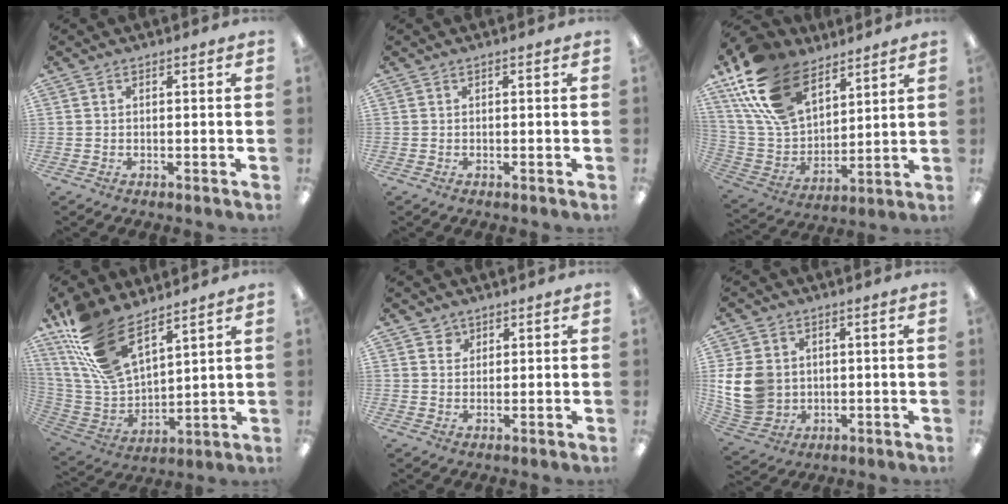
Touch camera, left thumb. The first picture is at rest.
{"total": 0.0}
{"total": 21.3, "force": [13.2, 12.1, 11.5], "torque": [-0.262, -0.055, 0.246]}
{"total": 18.0, "force": [12.2, 8.4, 10.3], "torque": [-0.253, -0.058, 0.228]}
{"total": 2.6, "force": [1.7, 2.0, 0.1], "torque": [0.009, -0.005, 0.029]}
{"total": 12.2, "force": [1.3, 10.4, 6.4], "torque": [-0.141, 0.005, 0.030]}